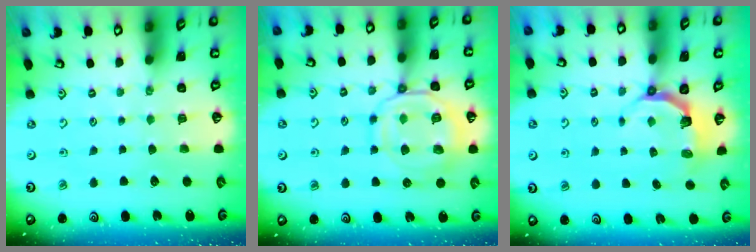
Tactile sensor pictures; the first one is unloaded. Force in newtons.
{"total": 13.0, "press": 13.0, "slide": 1.4}
{"total": 5.1, "press": 3.6, "slide": 3.6}